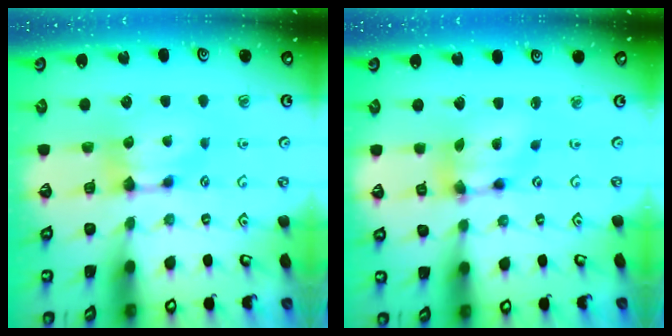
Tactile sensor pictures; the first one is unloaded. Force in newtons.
{"total": 5.9, "press": 5.6, "slide": 2.0}